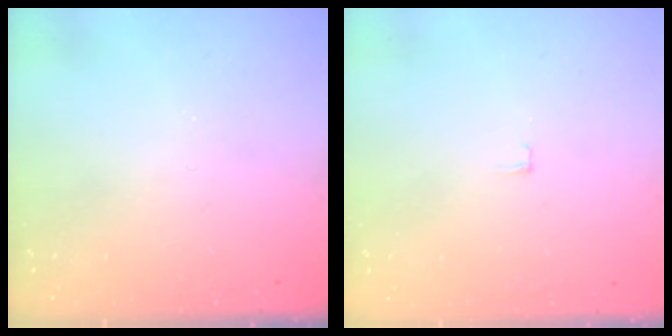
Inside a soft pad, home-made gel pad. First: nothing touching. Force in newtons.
{"total": 2.4, "press": 2.4, "slide": 0.2}